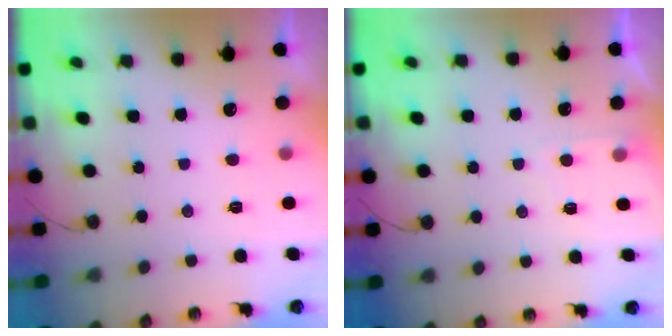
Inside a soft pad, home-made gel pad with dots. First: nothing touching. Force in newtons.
{"total": 3.6, "press": 3.6, "slide": 0.5}